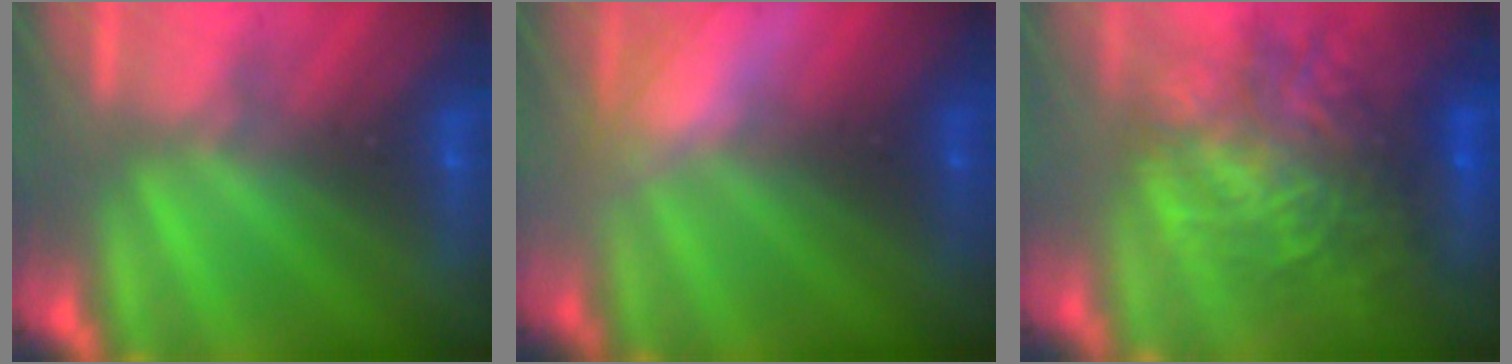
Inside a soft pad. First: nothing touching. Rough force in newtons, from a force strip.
{"total": 2.9}
{"total": 7.2}